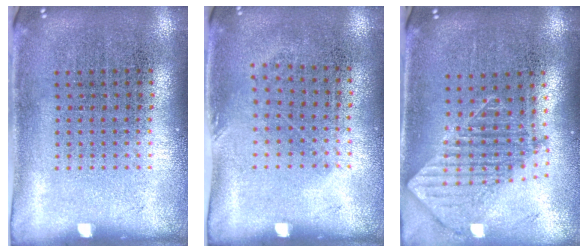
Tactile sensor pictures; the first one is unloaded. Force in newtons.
{"total": 0.8, "press": 0.6, "slide": 0.5}
{"total": 1.7, "press": 1.3, "slide": 1.0}